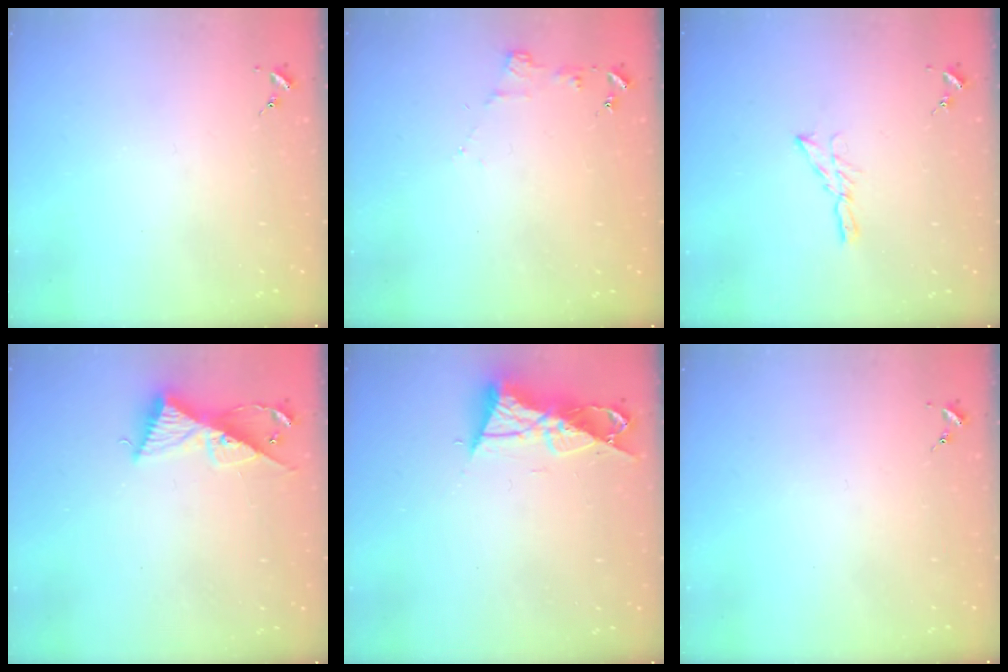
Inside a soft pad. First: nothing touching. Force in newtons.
{"total": 4.3, "press": 4.2, "slide": 0.5}
{"total": 5.2, "press": 5.2, "slide": 0.5}
{"total": 9.8, "press": 9.8, "slide": 0.6}
{"total": 11.5, "press": 11.5, "slide": 0.7}
{"total": 0.0}